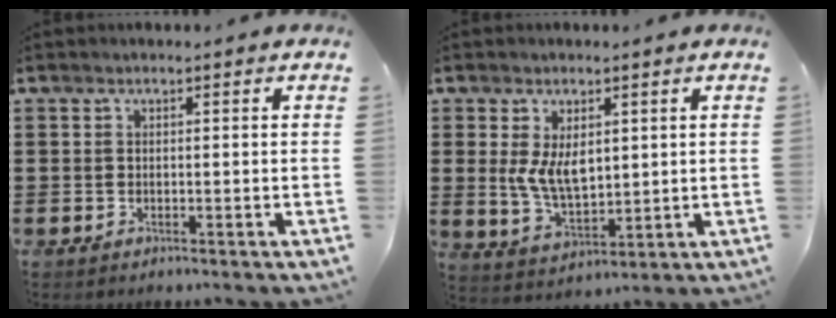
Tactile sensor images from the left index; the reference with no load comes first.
{"total": 6.0, "force": [1.5, 3.4, 4.7], "torque": [-0.105, -0.001, 0.021]}